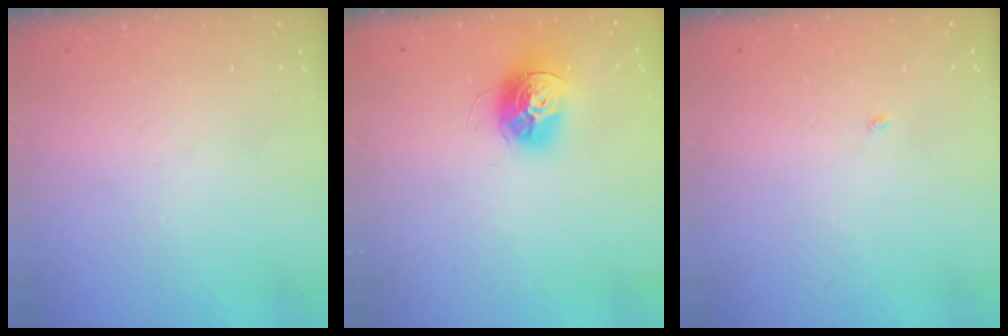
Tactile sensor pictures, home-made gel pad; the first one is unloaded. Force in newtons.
{"total": 13.4, "press": 13.4, "slide": 1.2}
{"total": 1.9, "press": 1.9, "slide": 0.2}